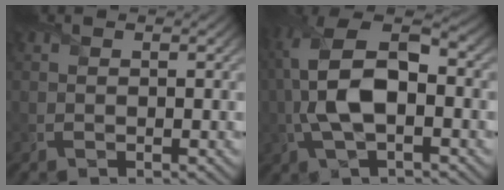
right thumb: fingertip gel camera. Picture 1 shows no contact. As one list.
[{"total": 11.3, "force": [-0.7, 5.8, 9.7], "torque": [-0.228, 0.012, -0.013]}]